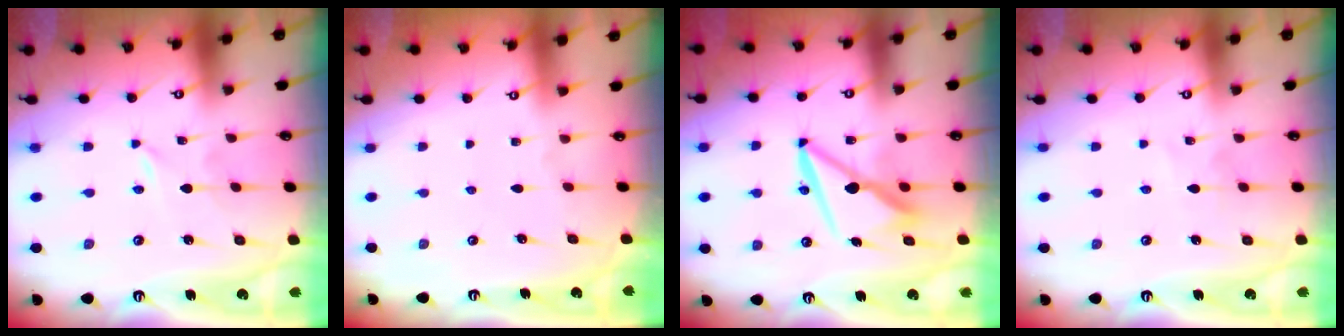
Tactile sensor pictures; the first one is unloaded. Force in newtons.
{"total": 0.0}
{"total": 8.6, "press": 8.4, "slide": 1.6}
{"total": 2.7, "press": 2.7, "slide": 0.3}